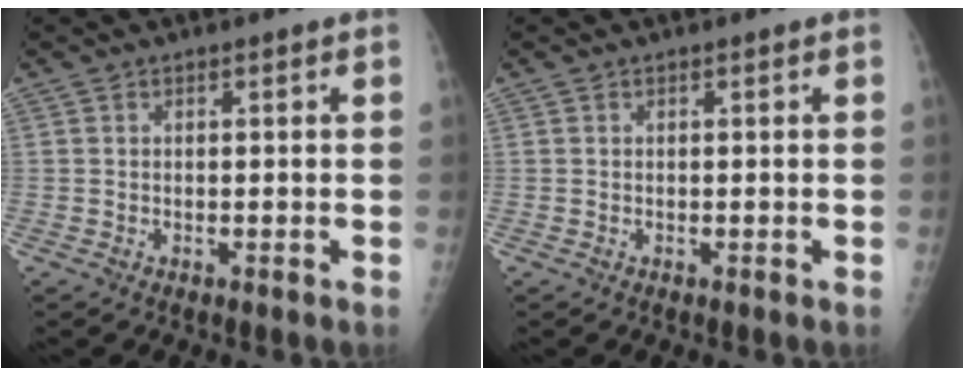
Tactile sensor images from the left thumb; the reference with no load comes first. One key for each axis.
{"total": 0.0}